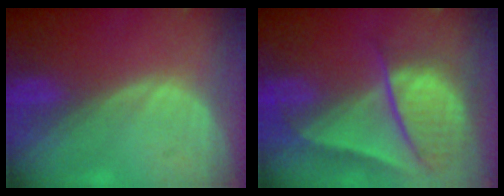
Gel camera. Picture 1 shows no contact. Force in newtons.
{"total": 10.0, "press": 8.3, "slide": 5.4}